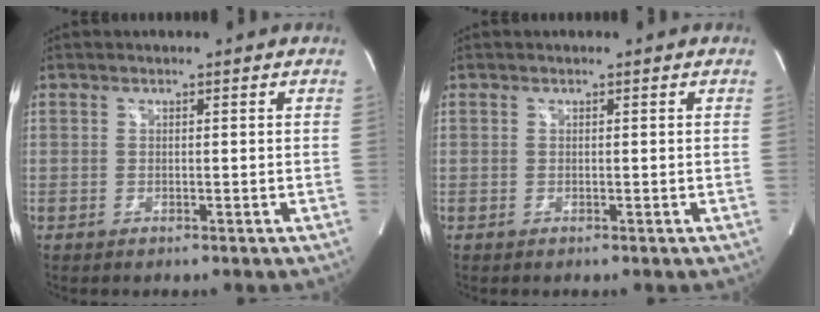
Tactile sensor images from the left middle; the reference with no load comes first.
{"total": 0.0}